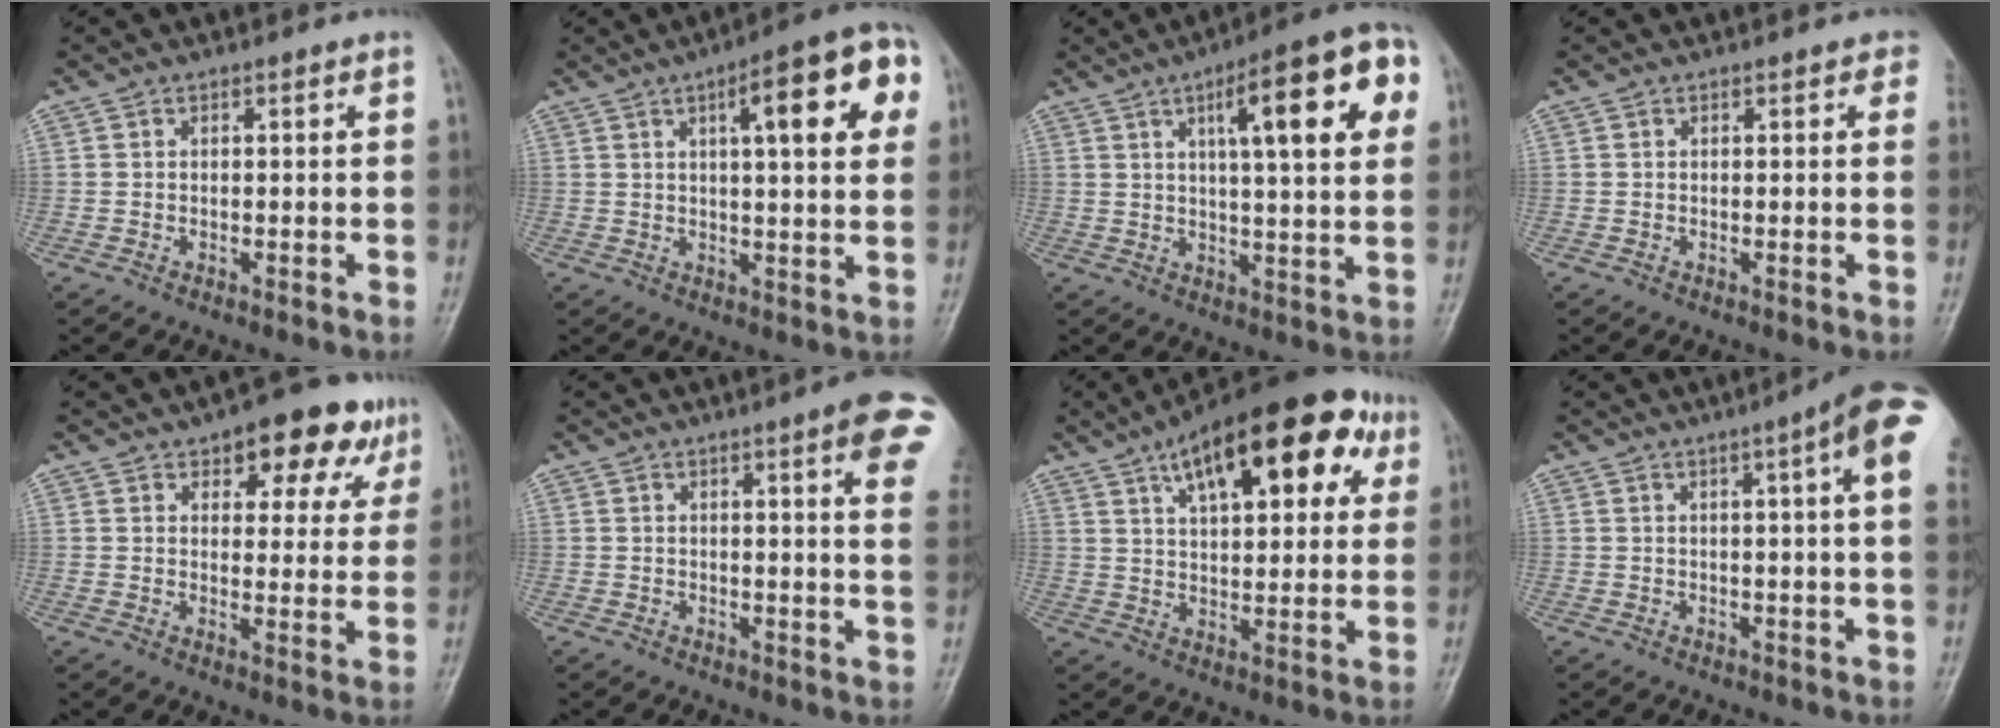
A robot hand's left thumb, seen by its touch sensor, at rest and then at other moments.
{"total": 14.7, "force": [5.1, 4.1, 13.2], "torque": [-0.148, 0.008, 0.058]}
{"total": 17.2, "force": [6.0, 4.5, 15.5], "torque": [-0.188, 0.003, 0.077]}
{"total": 1.6, "force": [0.7, 0.9, 1.1], "torque": [0.008, 0.002, 0.000]}
{"total": 12.3, "force": [7.2, 5.9, 8.1], "torque": [-0.053, -0.020, 0.092]}
{"total": 10.2, "force": [4.7, 1.2, 9.0], "torque": [-0.094, -0.013, 0.048]}
{"total": 22.2, "force": [10.1, 9.5, 17.4], "torque": [-0.227, 0.004, 0.148]}
{"total": 11.1, "force": [4.2, 0.9, 10.2], "torque": [-0.122, 0.004, 0.040]}